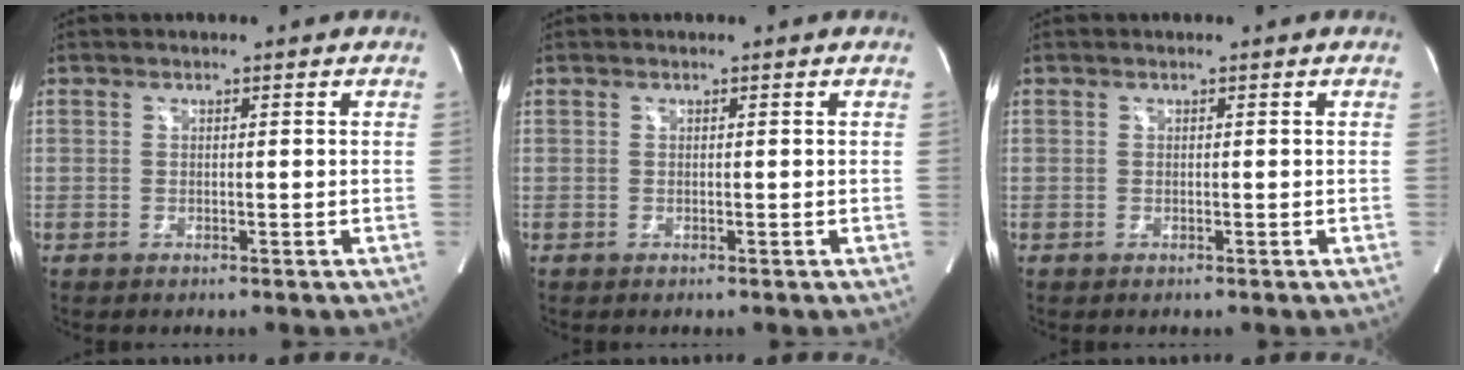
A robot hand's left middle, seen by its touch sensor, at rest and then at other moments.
{"total": 0.0}
{"total": 0.0}